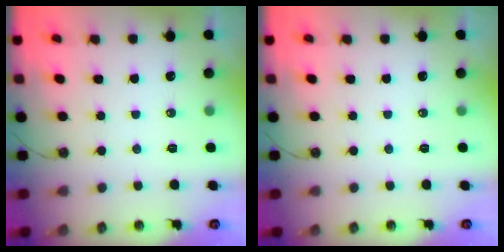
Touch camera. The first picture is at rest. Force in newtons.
{"total": 0.0}